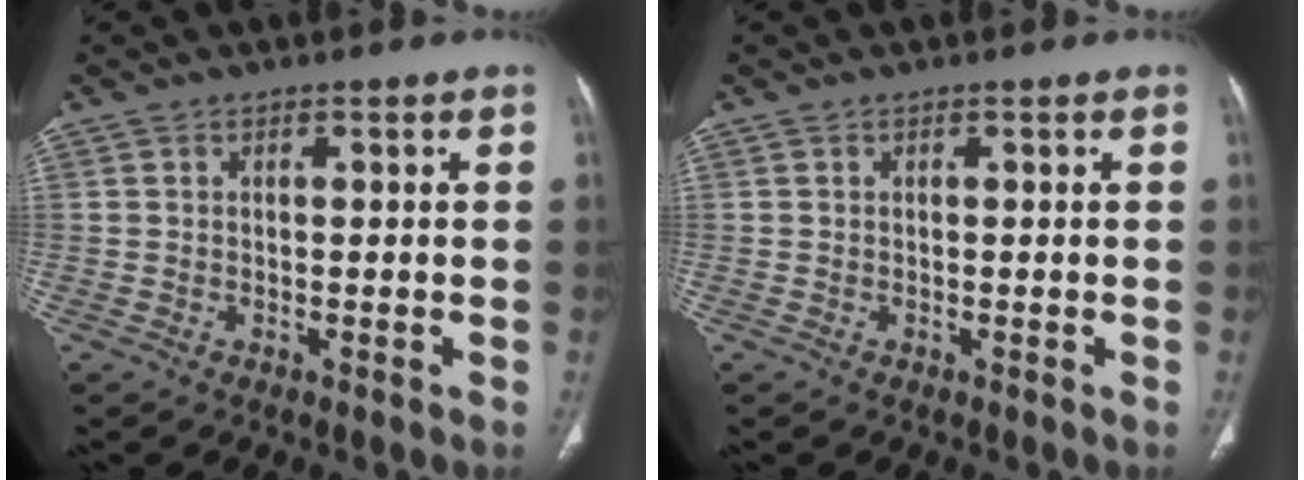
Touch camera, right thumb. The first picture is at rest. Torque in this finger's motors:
{"motor_torque": [2.51, 2.50, 0.04, -0.02, 0.00]}